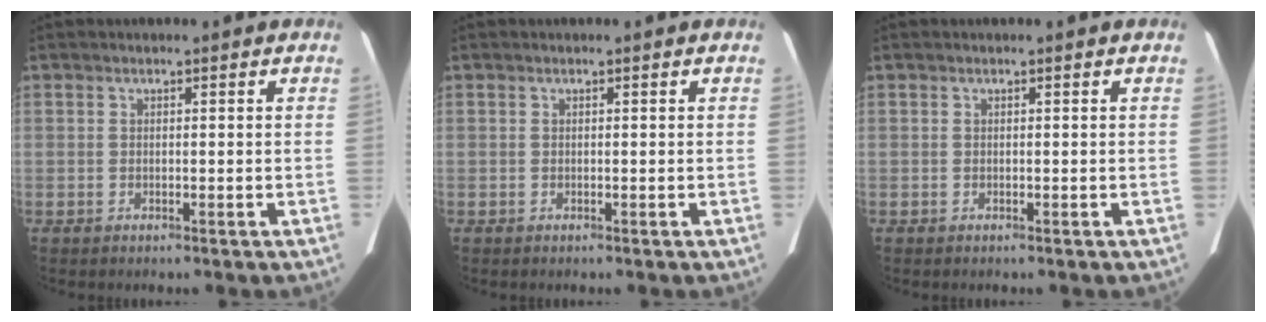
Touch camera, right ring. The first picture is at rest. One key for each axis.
{"total": 0.0}
{"total": 0.0}